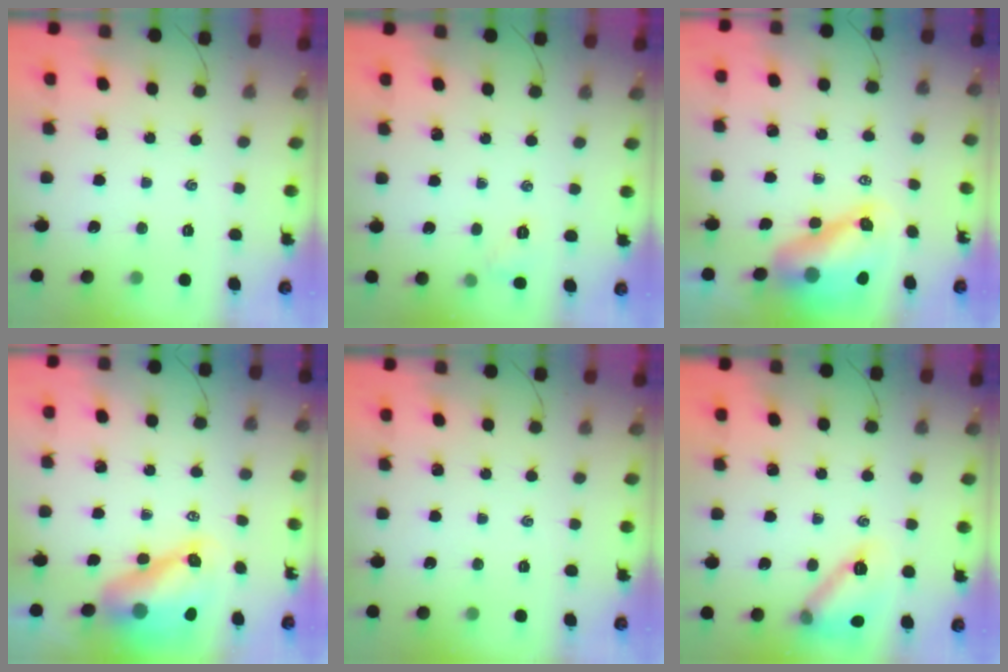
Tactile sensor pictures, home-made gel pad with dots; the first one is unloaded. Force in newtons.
{"total": 4.1, "press": 4.0, "slide": 1.1}
{"total": 9.5, "press": 9.0, "slide": 2.8}
{"total": 9.5, "press": 9.0, "slide": 2.8}
{"total": 0.0}
{"total": 13.7, "press": 13.6, "slide": 1.0}